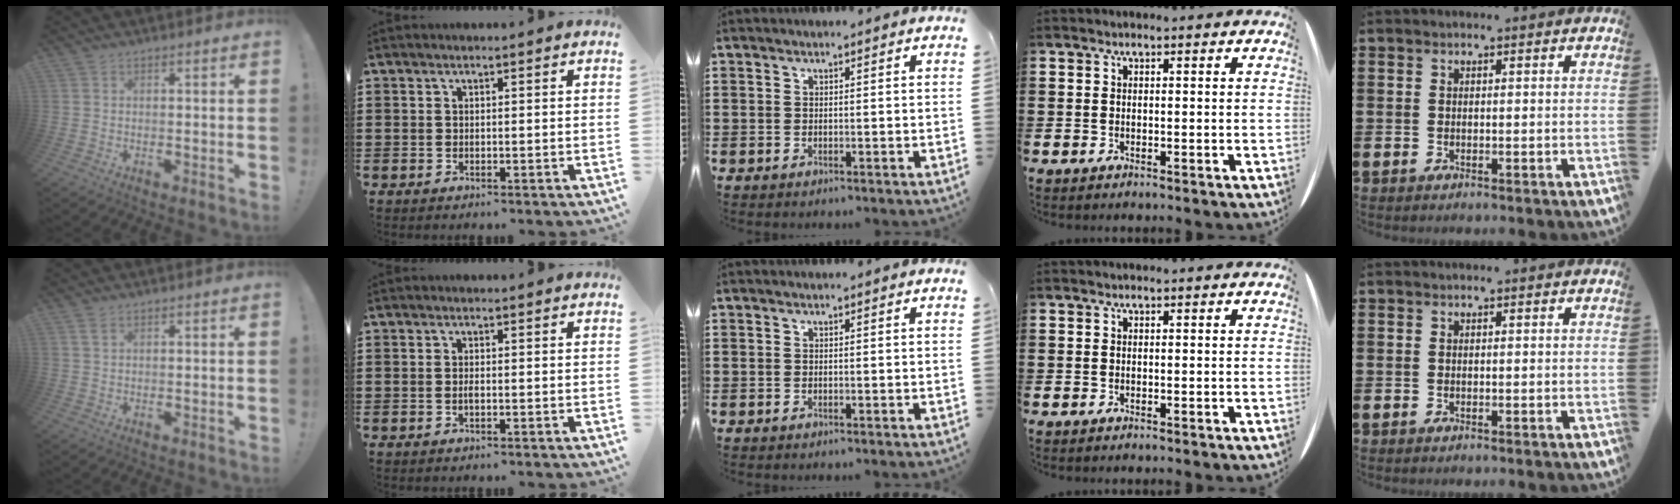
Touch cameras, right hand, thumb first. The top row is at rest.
{"thumb": {"total": 1.7, "force": [0.9, 0.7, 1.3], "torque": [-0.024, 0.001, 0.015]}, "index": {"total": 0.9, "force": [-0.3, 0.1, 0.8], "torque": [-0.017, -0.005, -0.004]}}